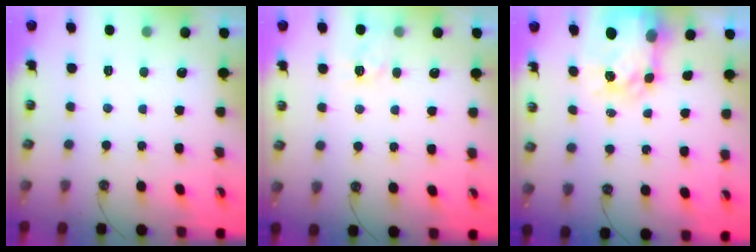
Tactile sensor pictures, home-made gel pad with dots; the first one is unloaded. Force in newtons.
{"total": 5.5, "press": 5.5, "slide": 0.5}
{"total": 6.0, "press": 6.0, "slide": 0.6}